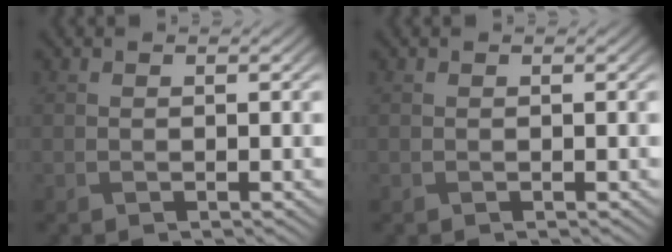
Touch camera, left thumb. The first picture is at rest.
{"total": 0.0}